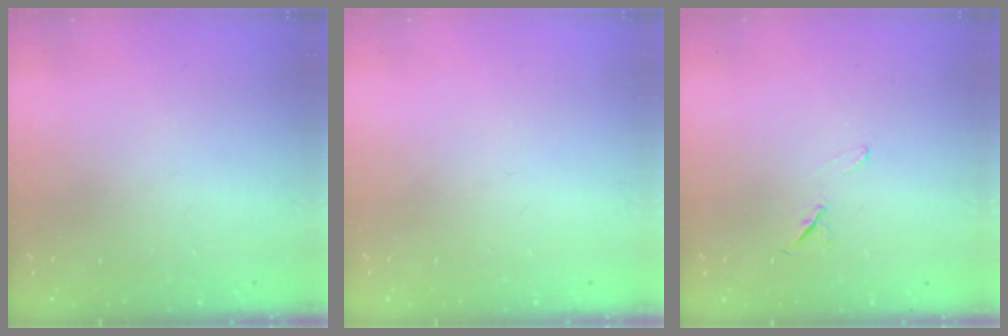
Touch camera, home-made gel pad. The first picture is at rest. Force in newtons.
{"total": 0.0}
{"total": 5.7, "press": 5.2, "slide": 2.4}